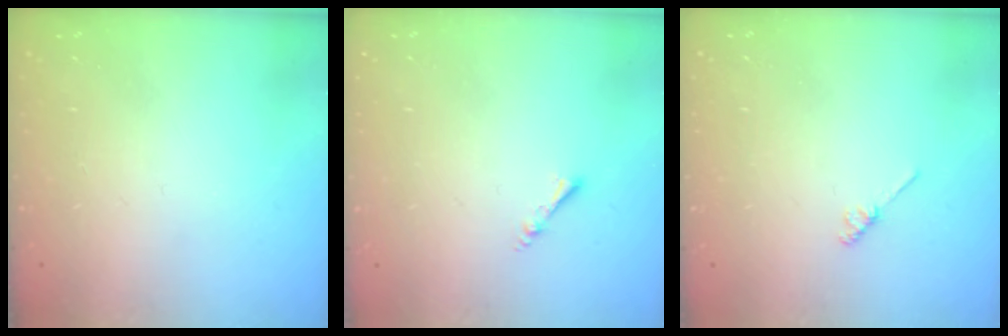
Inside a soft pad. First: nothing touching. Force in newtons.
{"total": 1.9, "press": 1.9, "slide": 0.4}
{"total": 2.1, "press": 2.1, "slide": 0.4}